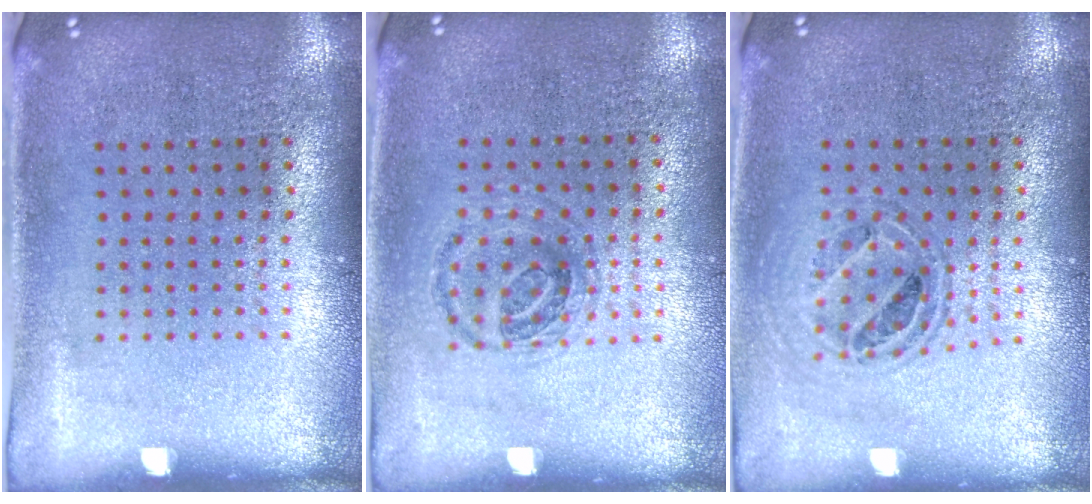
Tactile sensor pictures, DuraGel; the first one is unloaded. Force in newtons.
{"total": 0.9, "press": 0.9, "slide": 0.2}
{"total": 0.8, "press": 0.7, "slide": 0.2}